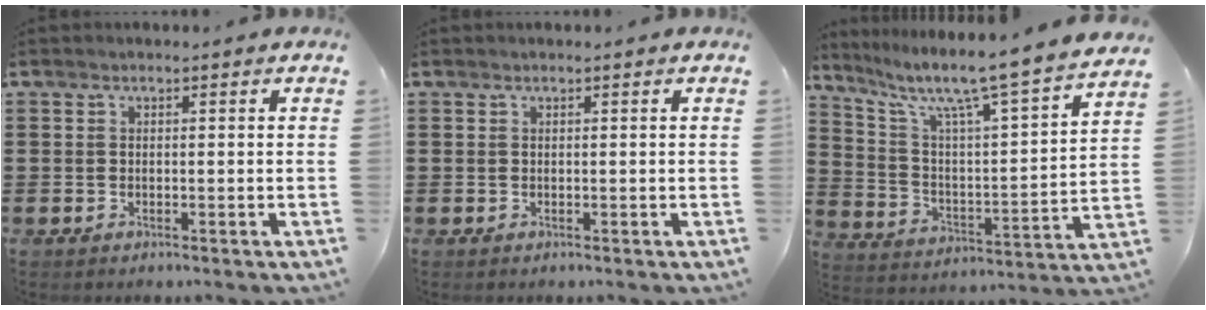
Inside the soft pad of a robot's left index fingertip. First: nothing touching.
{"total": 0.0}
{"total": 8.4, "force": [7.0, -0.1, 4.5], "torque": [-0.110, -0.063, 0.105]}